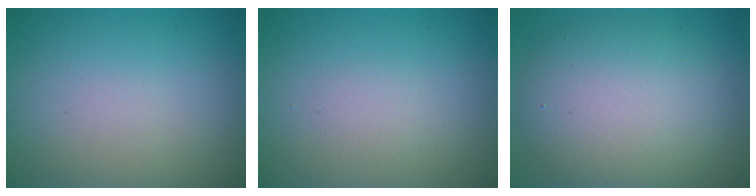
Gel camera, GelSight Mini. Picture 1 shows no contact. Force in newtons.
{"total": 0.9, "press": 0.9, "slide": 0.1}
{"total": 8.4, "press": 8.4, "slide": 0.7}